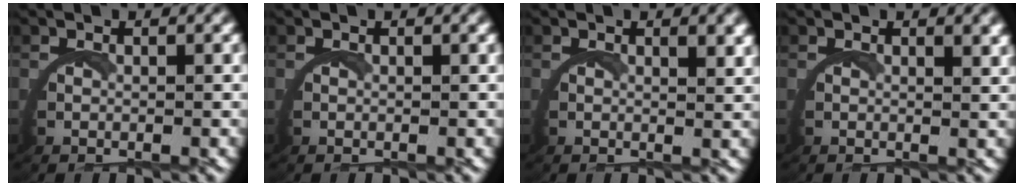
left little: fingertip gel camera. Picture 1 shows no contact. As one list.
[{"total": 0.0}, {"total": 1.4, "force": [1.1, 0.0, 0.9], "torque": [-0.017, -0.003, 0.016]}, {"total": 1.1, "force": [0.9, 0.0, 0.6], "torque": [-0.016, -0.003, 0.013]}]